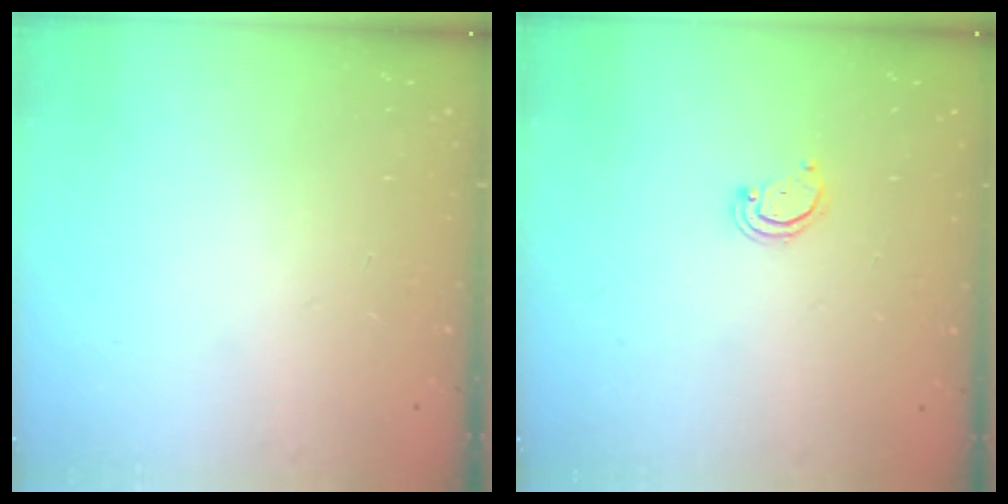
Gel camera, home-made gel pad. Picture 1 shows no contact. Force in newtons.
{"total": 2.2, "press": 2.2, "slide": 0.2}